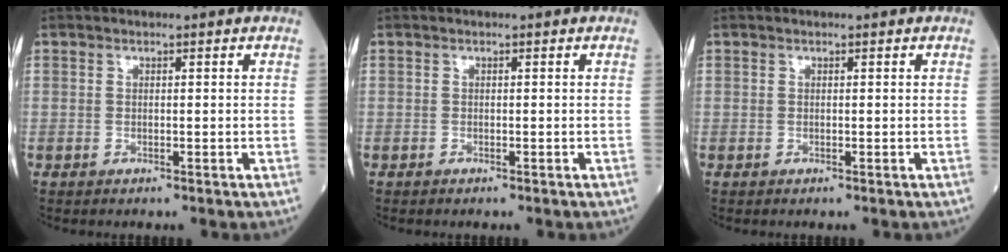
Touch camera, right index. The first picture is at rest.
{"total": 0.0}
{"total": 0.0}